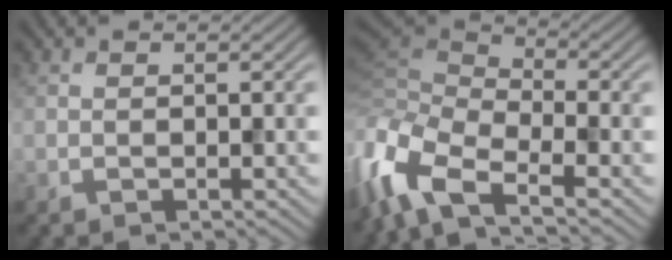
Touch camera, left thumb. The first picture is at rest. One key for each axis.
{"total": 10.6, "fx": -5.2, "fy": 4.5, "fz": 8.0, "tx": -0.208, "ty": -0.005, "tz": -0.114}